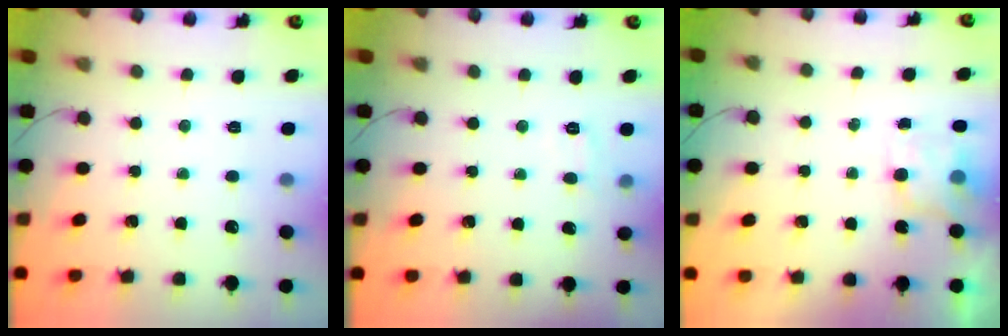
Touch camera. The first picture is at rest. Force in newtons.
{"total": 6.0, "press": 5.8, "slide": 1.3}
{"total": 4.9, "press": 4.9, "slide": 0.6}